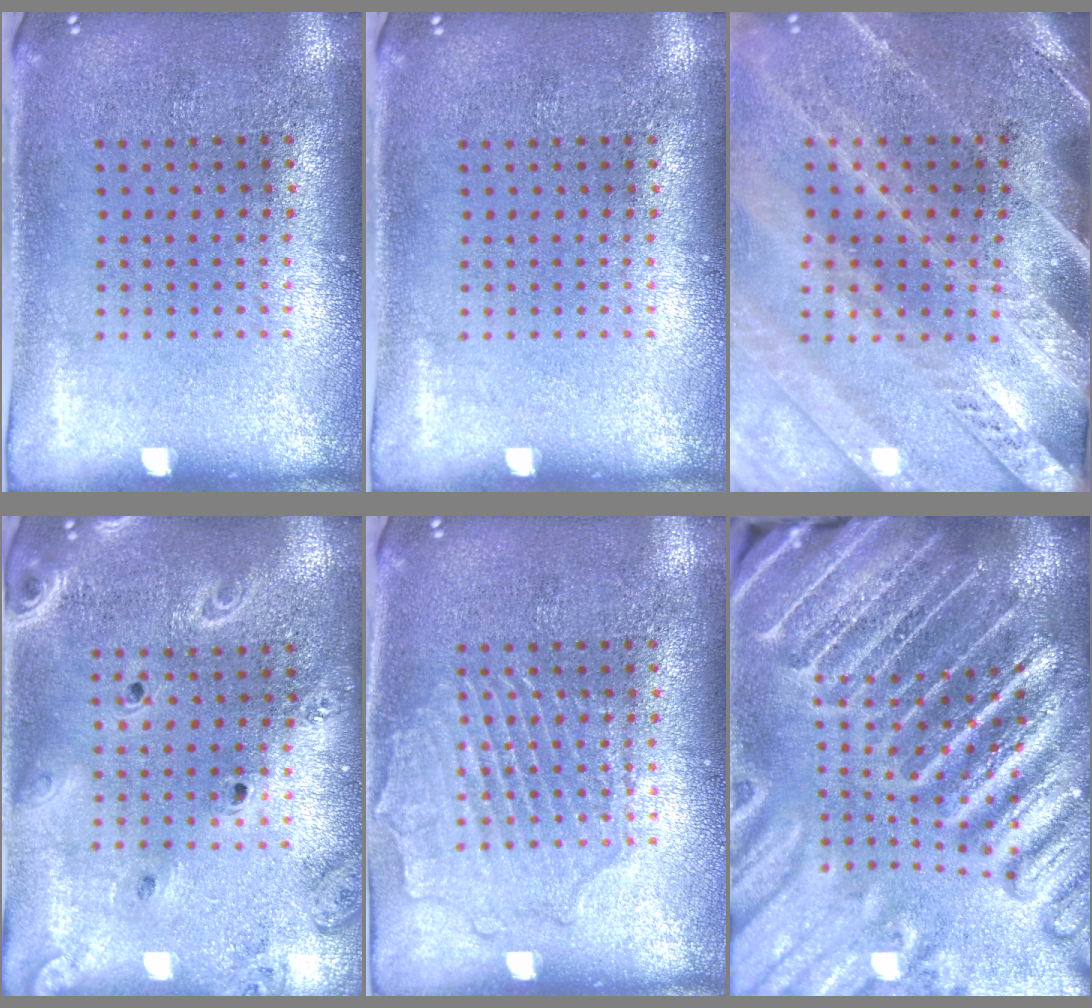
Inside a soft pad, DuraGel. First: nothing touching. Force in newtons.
{"total": 0.0}
{"total": 3.3, "press": 2.8, "slide": 1.8}
{"total": 2.0, "press": 1.9, "slide": 0.8}
{"total": 2.1, "press": 2.1, "slide": 0.2}
{"total": 5.7, "press": 4.9, "slide": 2.9}